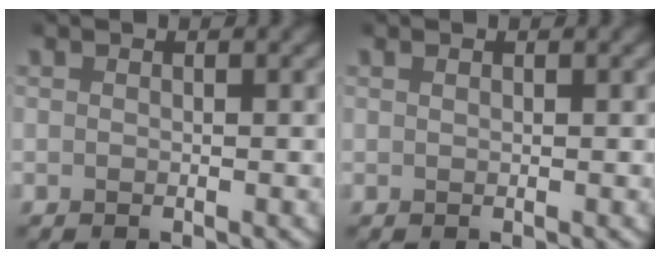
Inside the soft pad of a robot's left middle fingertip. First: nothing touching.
{"total": 0.0}